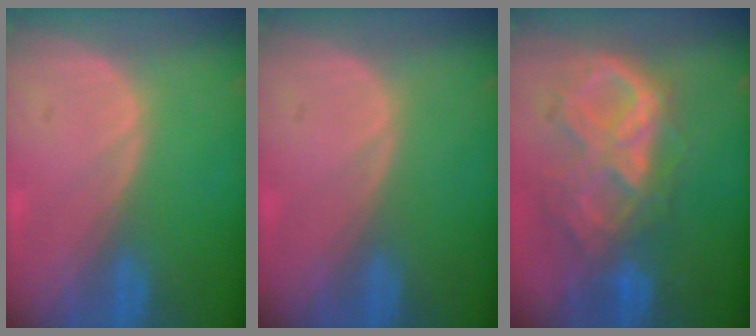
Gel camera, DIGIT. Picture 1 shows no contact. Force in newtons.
{"total": 0.0}
{"total": 10.4, "press": 8.9, "slide": 5.4}